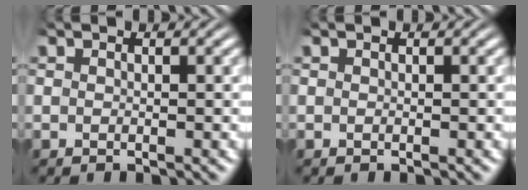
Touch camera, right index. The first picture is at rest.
{"total": 0.0}